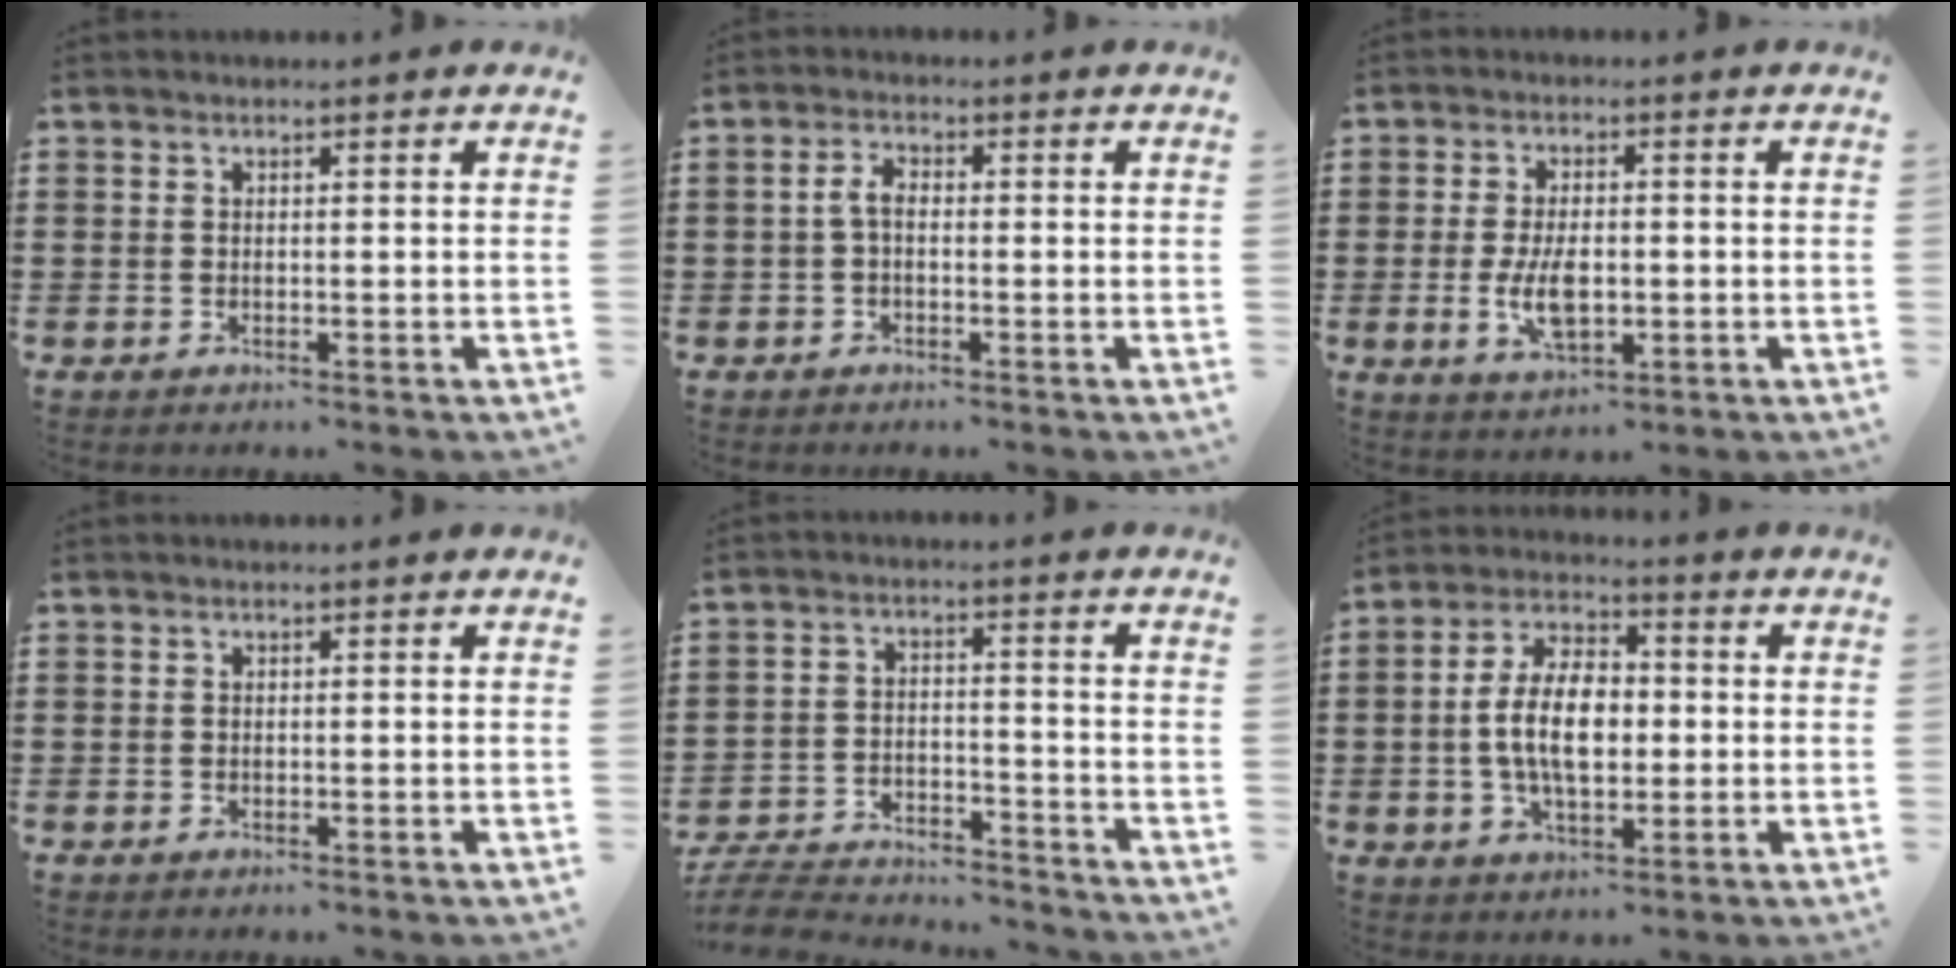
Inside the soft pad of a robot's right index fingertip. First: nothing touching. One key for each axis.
{"total": 2.5, "fx": -0.4, "fy": 1.1, "fz": 2.2, "tx": -0.058, "ty": -0.001, "tz": -0.014}
{"total": 6.5, "fx": -1.1, "fy": 3.4, "fz": 5.5, "tx": -0.114, "ty": -0.005, "tz": -0.024}
{"total": 0.0}
{"total": 5.8, "fx": -5.7, "fy": 0.6, "fz": 0.9, "tx": -0.032, "ty": 0.001, "tz": -0.116}
{"total": 9.0, "fx": -0.5, "fy": 4.9, "fz": 7.5, "tx": -0.166, "ty": 0.009, "tz": -0.015}